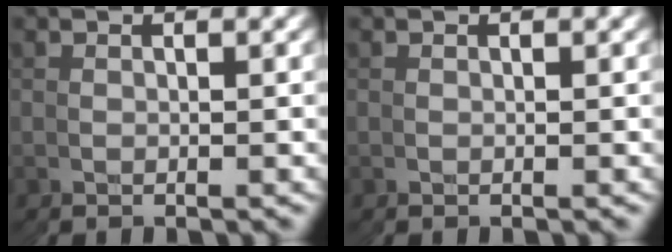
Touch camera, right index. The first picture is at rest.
{"total": 0.0}